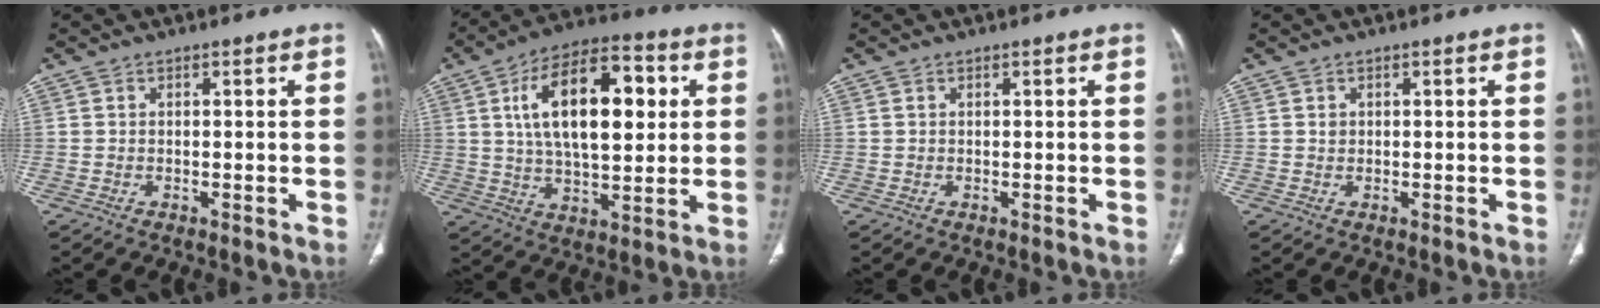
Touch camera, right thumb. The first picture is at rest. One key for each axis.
{"total": 19.7, "fx": 4.6, "fy": 9.6, "fz": 16.5, "tx": -0.250, "ty": 0.008, "tz": 0.074}
{"total": 0.0}
{"total": 0.7, "fx": 0.2, "fy": 0.6, "fz": 0.3, "tx": -0.002, "ty": 0.000, "tz": 0.005}